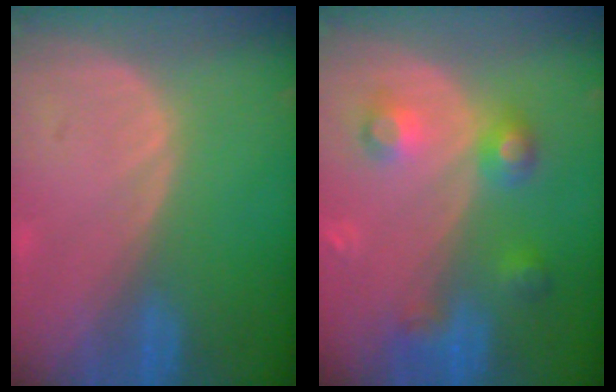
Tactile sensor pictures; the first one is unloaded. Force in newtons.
{"total": 5.6, "press": 5.6, "slide": 0.4}